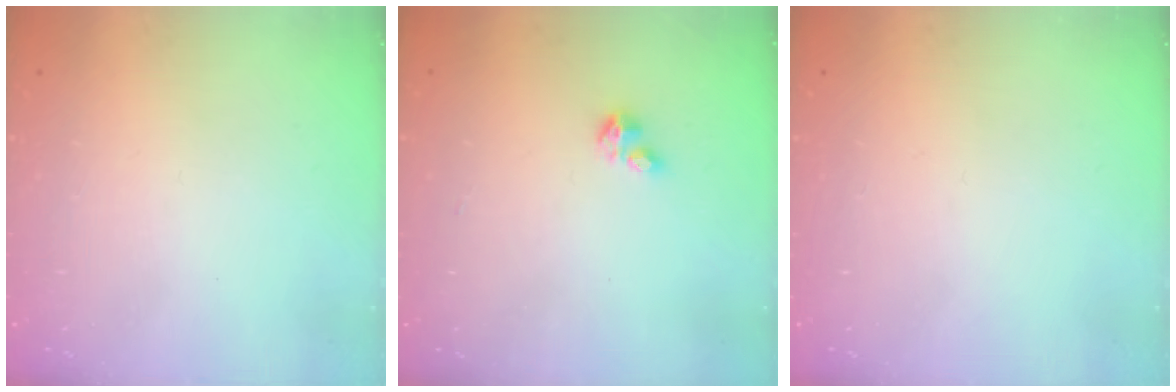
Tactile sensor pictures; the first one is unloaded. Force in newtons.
{"total": 2.9, "press": 2.8, "slide": 0.6}
{"total": 0.0}